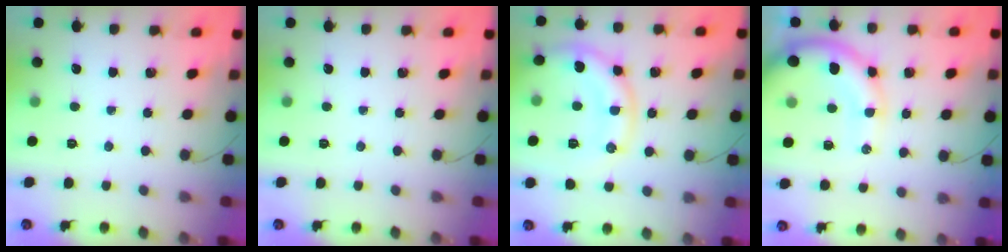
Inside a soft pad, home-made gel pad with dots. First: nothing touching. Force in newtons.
{"total": 0.0}
{"total": 12.2, "press": 12.2, "slide": 0.6}
{"total": 13.4, "press": 13.1, "slide": 2.7}